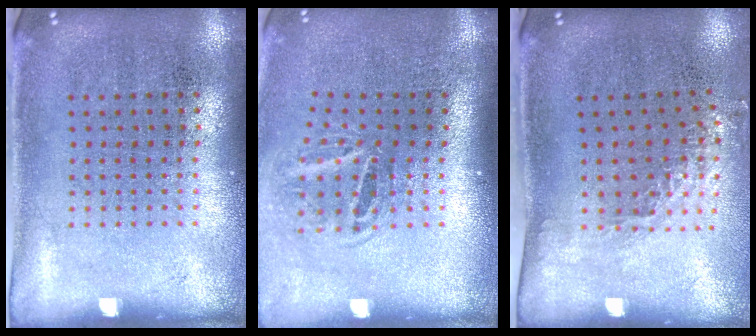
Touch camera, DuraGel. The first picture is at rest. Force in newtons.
{"total": 1.8, "press": 1.2, "slide": 1.3}
{"total": 1.2, "press": 1.0, "slide": 0.8}